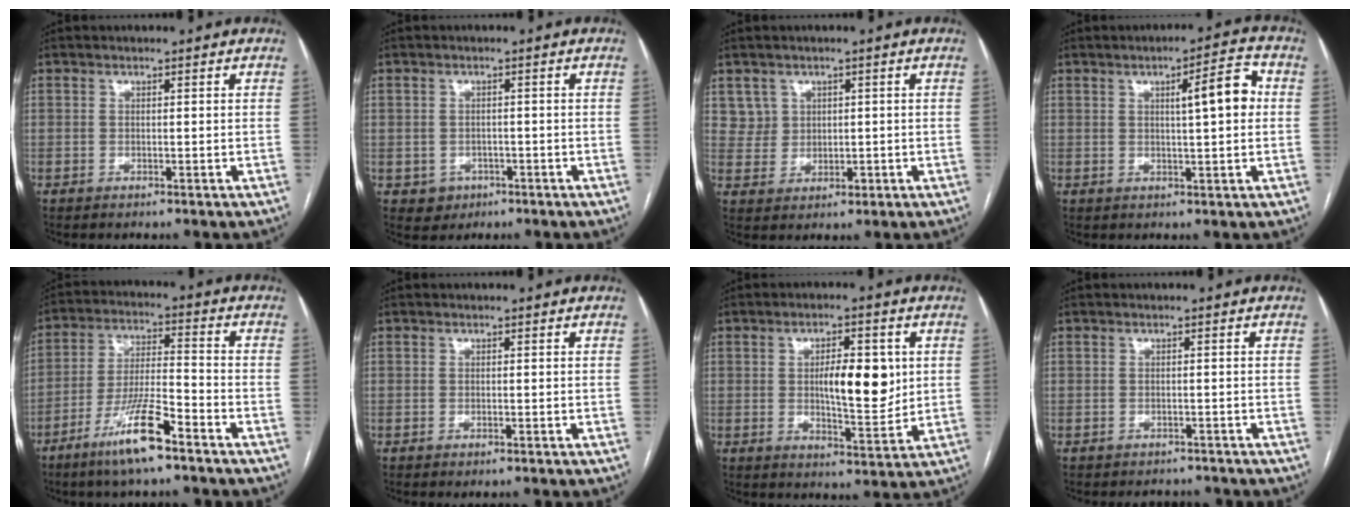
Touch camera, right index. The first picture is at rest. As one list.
[{"total": 3.0, "force": [-1.0, 2.8, 0.4], "torque": [0.002, 0.010, -0.005]}, {"total": 4.1, "force": [1.7, 3.8, -0.1], "torque": [0.008, 0.008, 0.038]}, {"total": 6.7, "force": [1.2, 1.0, 6.5], "torque": [-0.092, 0.017, 0.017]}, {"total": 10.8, "force": [-6.8, 1.1, 8.3], "torque": [-0.161, -0.017, -0.127]}, {"total": 0.6, "force": [-0.3, 0.1, 0.6], "torque": [-0.007, -0.001, -0.001]}, {"total": 8.9, "force": [1.3, 2.9, 8.3], "torque": [-0.128, 0.001, 0.025]}, {"total": 3.5, "force": [-3.2, 1.5, 0.2], "torque": [0.000, 0.003, -0.039]}]